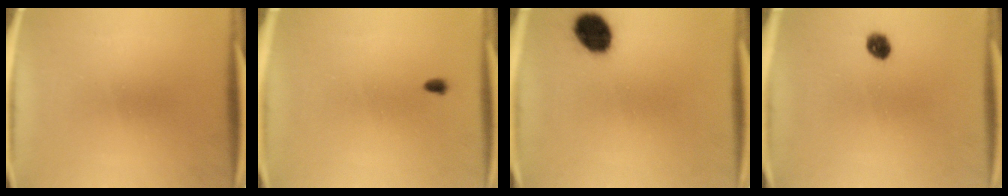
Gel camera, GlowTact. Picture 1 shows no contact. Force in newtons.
{"total": 1.0}
{"total": 9.4}
{"total": 3.3}